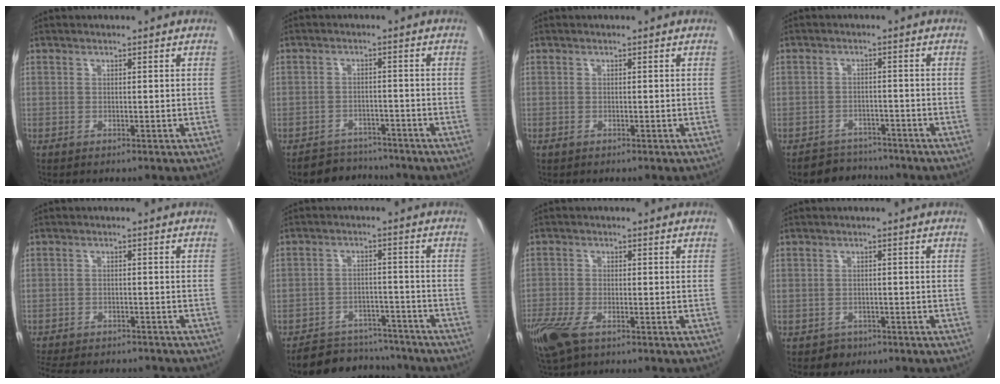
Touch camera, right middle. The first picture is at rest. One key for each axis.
{"total": 6.2, "fx": -5.6, "fy": 2.7, "fz": 0.2, "tx": -0.019, "ty": 0.010, "tz": -0.086}
{"total": 0.7, "fx": -0.4, "fy": 0.5, "fz": 0.2, "tx": -0.005, "ty": -0.003, "tz": -0.009}
{"total": 5.8, "fx": -5.2, "fy": 2.6, "fz": 0.1, "tx": -0.016, "ty": 0.011, "tz": -0.081}
{"total": 13.0, "fx": -11.2, "fy": 4.1, "fz": 5.0, "tx": -0.124, "ty": -0.021, "tz": -0.166}
{"total": 13.8, "fx": -12.1, "fy": 5.2, "fz": 3.9, "tx": -0.099, "ty": 0.018, "tz": -0.161}
{"total": 8.9, "fx": -5.6, "fy": 3.6, "fz": 5.8, "tx": -0.147, "ty": -0.032, "tz": -0.110}
{"total": 3.2, "fx": -1.9, "fy": 2.5, "fz": 0.5, "tx": -0.020, "ty": -0.001, "tz": -0.024}